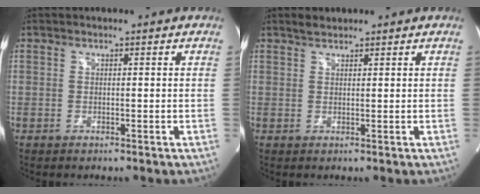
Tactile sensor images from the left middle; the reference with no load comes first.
{"total": 1.6, "force": [1.5, 0.6, 0.5], "torque": [-0.015, 0.008, 0.027]}